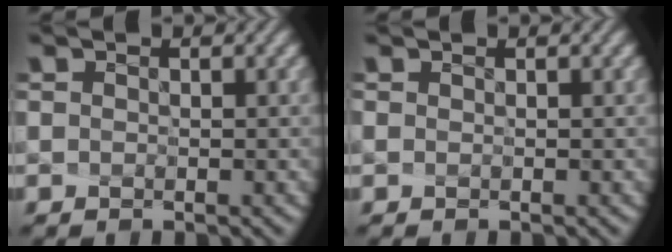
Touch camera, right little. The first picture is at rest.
{"total": 0.0}